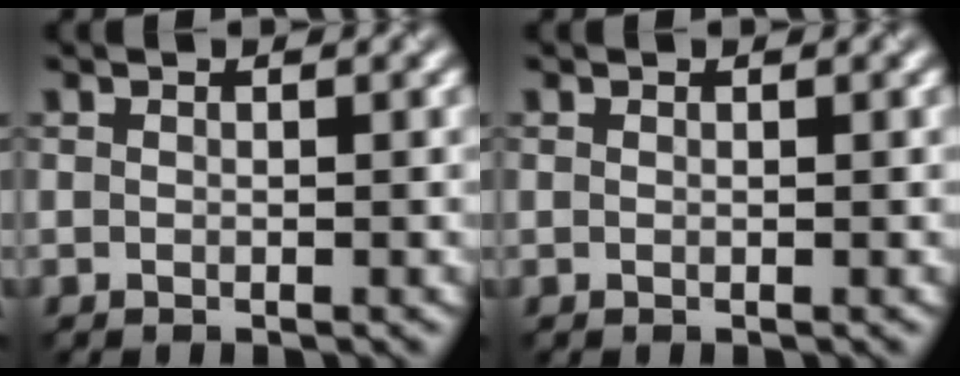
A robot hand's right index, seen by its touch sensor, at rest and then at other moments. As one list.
[{"total": 0.0}]